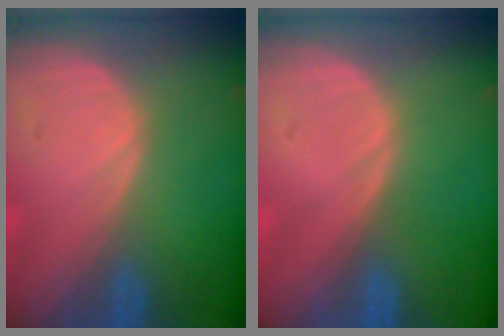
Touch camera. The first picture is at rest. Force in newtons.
{"total": 0.0}